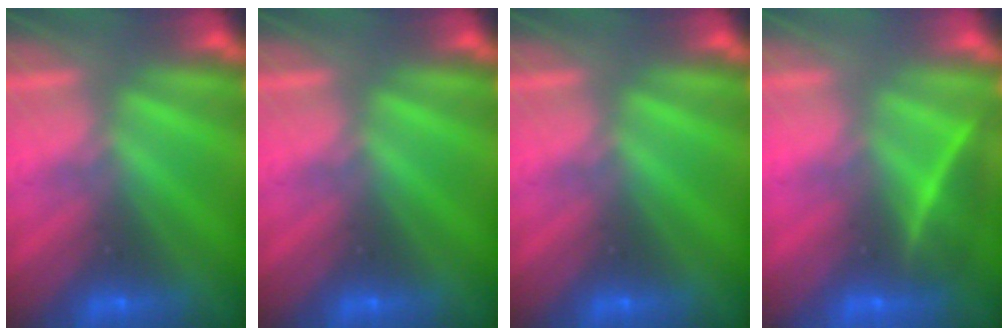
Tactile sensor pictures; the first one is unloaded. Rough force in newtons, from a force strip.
{"total": 0.0}
{"total": 0.0}
{"total": 1.8}